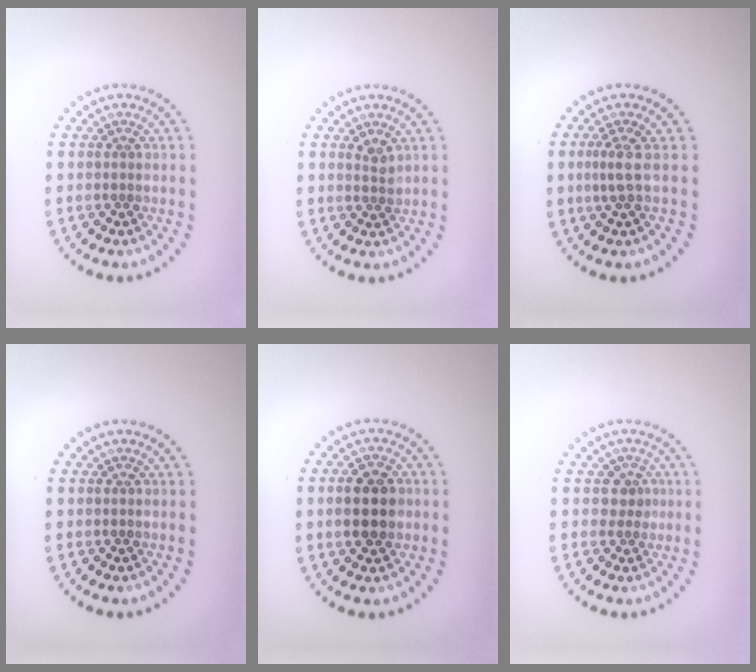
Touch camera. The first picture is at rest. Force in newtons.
{"total": 1.2, "press": 1.0, "slide": 0.6}
{"total": 1.6, "press": 1.2, "slide": 1.0}
{"total": 0.0}
{"total": 4.0, "press": 4.0, "slide": 0.2}
{"total": 1.7, "press": 1.3, "slide": 1.2}